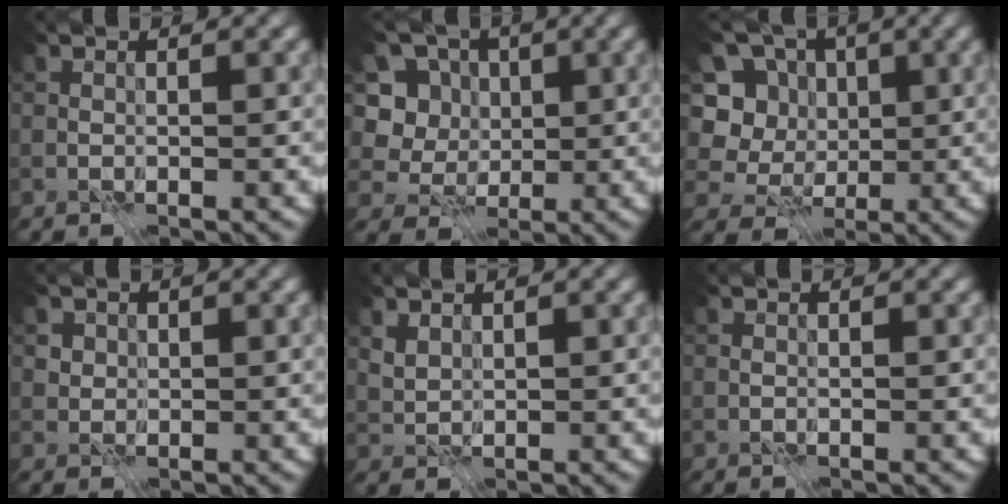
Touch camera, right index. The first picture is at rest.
{"total": 7.3, "force": [2.3, 6.3, 2.9], "torque": [-0.059, 0.005, 0.035]}
{"total": 8.2, "force": [1.9, 7.3, 3.3], "torque": [-0.077, 0.024, 0.011]}
{"total": 2.1, "force": [1.0, 1.7, 0.6], "torque": [-0.019, -0.001, 0.029]}
{"total": 1.6, "force": [1.1, 0.9, 0.7], "torque": [-0.019, 0.000, 0.027]}
{"total": 0.0}